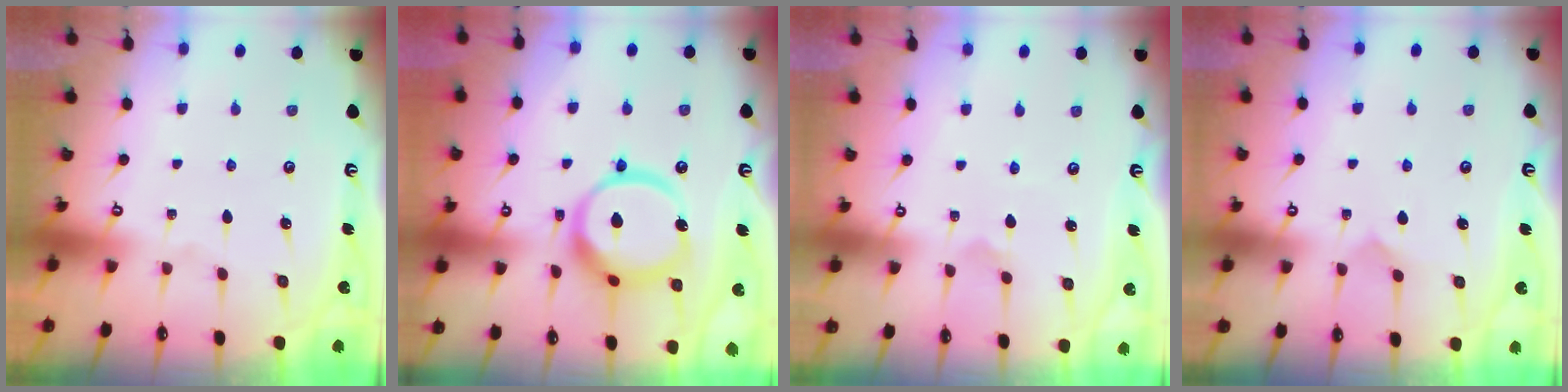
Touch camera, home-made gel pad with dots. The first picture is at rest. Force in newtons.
{"total": 16.7, "press": 16.6, "slide": 1.9}
{"total": 2.3, "press": 2.3, "slide": 0.2}
{"total": 3.9, "press": 3.8, "slide": 0.4}